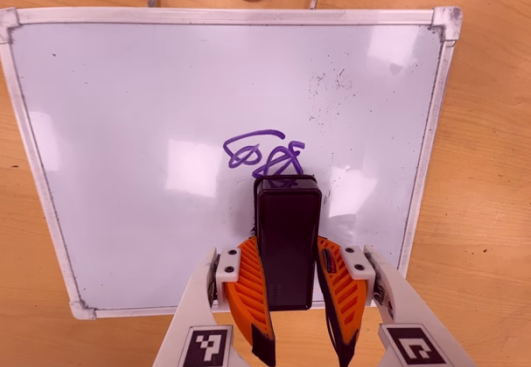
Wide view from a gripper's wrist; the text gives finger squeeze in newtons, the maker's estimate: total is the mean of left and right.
{"total": 7.6, "left": 5.9, "right": 9.4}